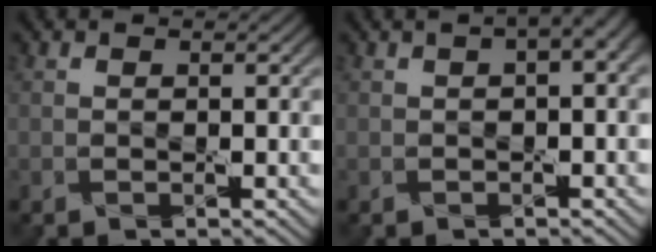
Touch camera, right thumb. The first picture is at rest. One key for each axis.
{"total": 2.8, "fx": 0.6, "fy": 0.6, "fz": 2.7, "tx": -0.040, "ty": 0.011, "tz": 0.009}